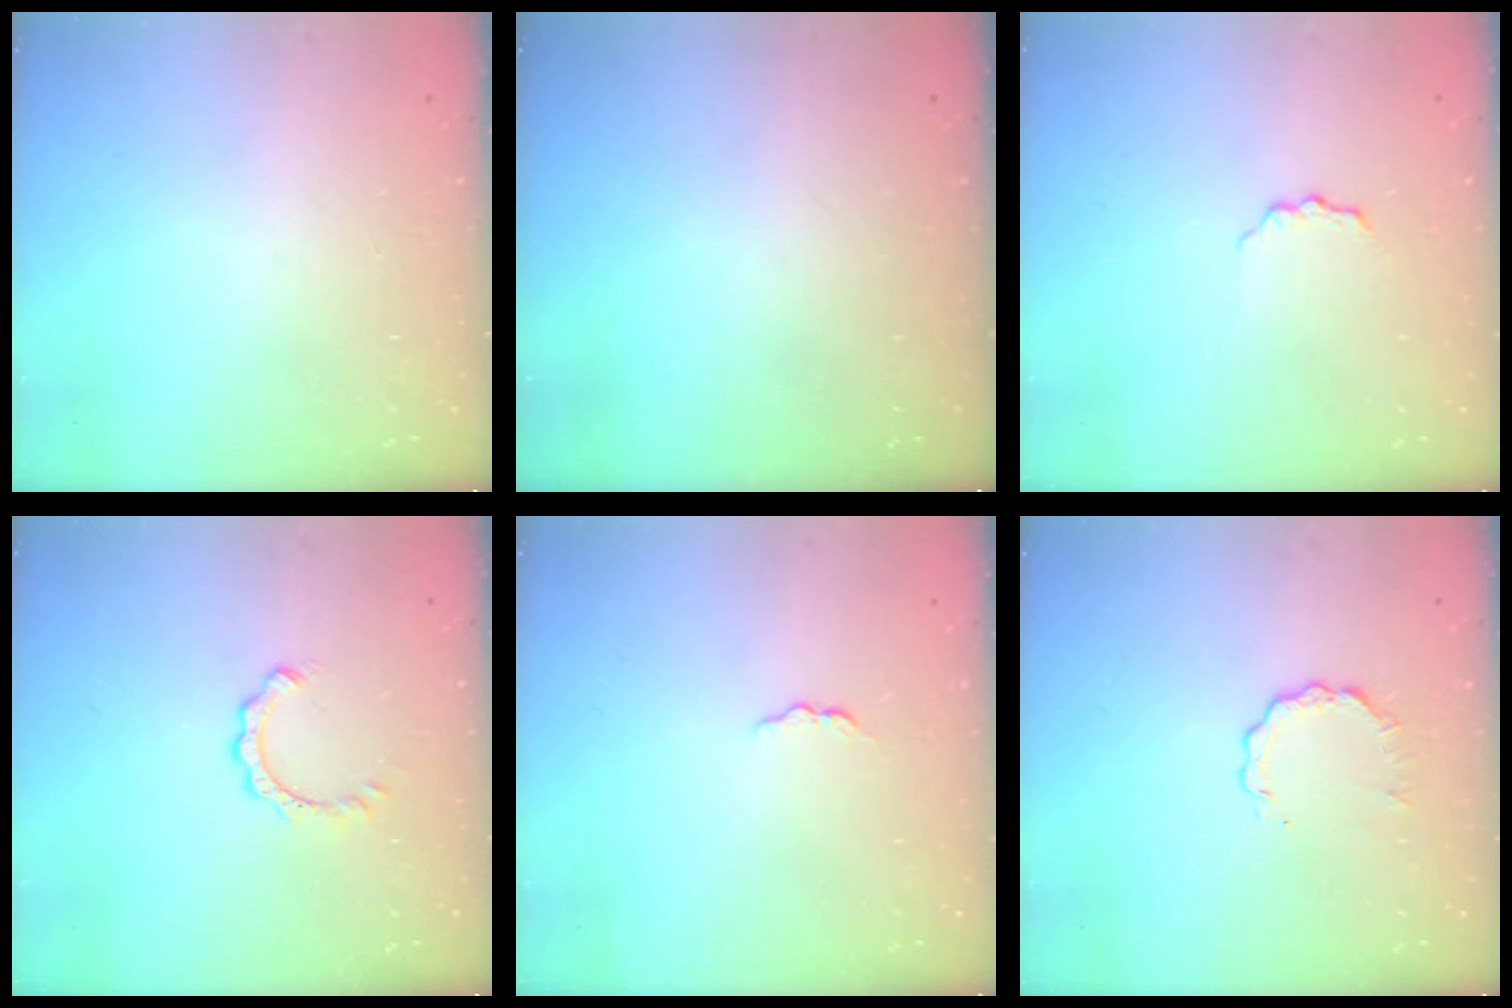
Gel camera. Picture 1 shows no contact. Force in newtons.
{"total": 0.0}
{"total": 3.8, "press": 3.8, "slide": 0.5}
{"total": 3.8, "press": 3.8, "slide": 0.2}
{"total": 3.8, "press": 3.8, "slide": 0.5}
{"total": 2.9, "press": 2.9, "slide": 0.3}